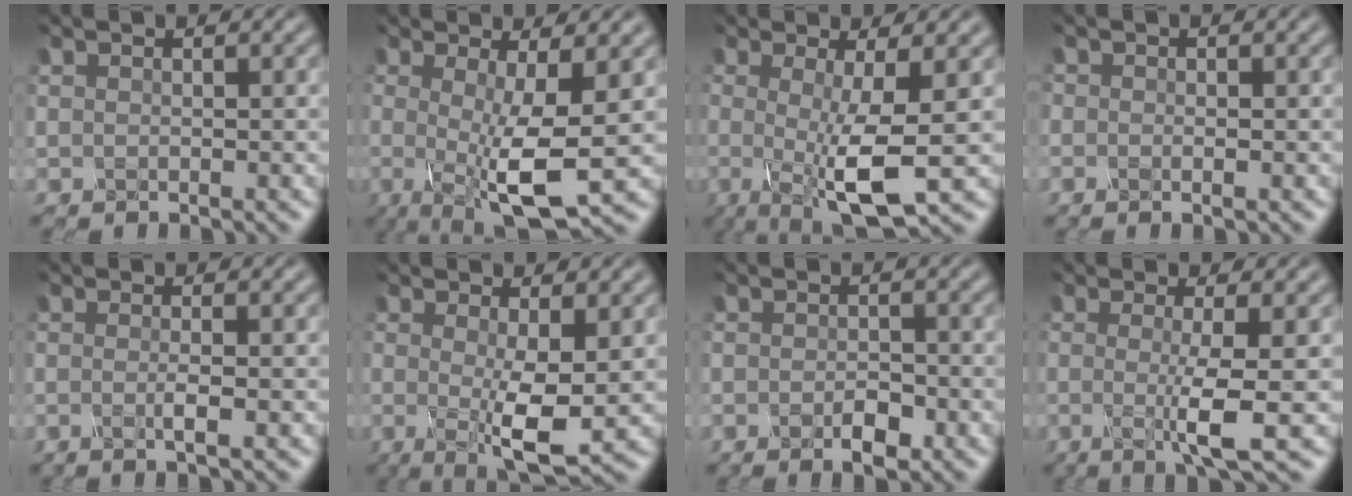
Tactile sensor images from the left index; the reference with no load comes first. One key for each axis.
{"total": 7.8, "fx": -1.4, "fy": 1.9, "fz": 7.4, "tx": -0.120, "ty": -0.011, "tz": -0.025}
{"total": 6.9, "fx": -1.5, "fy": 1.5, "fz": 6.6, "tx": -0.104, "ty": -0.007, "tz": -0.029}
{"total": 1.0, "fx": -0.2, "fy": 0.5, "fz": 0.8, "tx": -0.012, "ty": -0.002, "tz": -0.003}
{"total": 1.6, "fx": -0.7, "fy": 0.3, "fz": 1.5, "tx": -0.024, "ty": 0.000, "tz": -0.017}
{"total": 5.8, "fx": -0.6, "fy": 1.3, "fz": 5.6, "tx": -0.088, "ty": -0.015, "tz": -0.010}
{"total": 2.5, "fx": -1.6, "fy": 1.0, "fz": 1.6, "tx": -0.030, "ty": -0.006, "tz": -0.025}
{"total": 4.3, "fx": -1.2, "fy": 0.4, "fz": 4.1, "tx": -0.073, "ty": -0.011, "tz": -0.022}